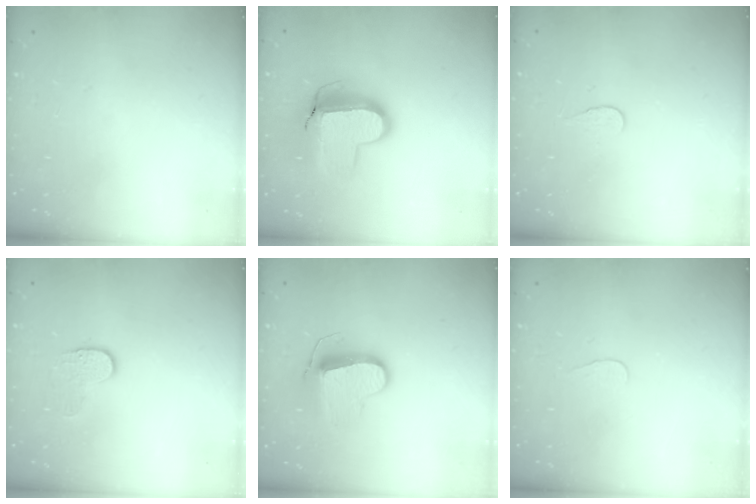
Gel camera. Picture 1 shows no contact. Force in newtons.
{"total": 12.4, "press": 12.4, "slide": 1.0}
{"total": 3.9, "press": 3.9, "slide": 0.4}
{"total": 4.1, "press": 4.1, "slide": 0.3}
{"total": 10.1, "press": 10.1, "slide": 0.3}
{"total": 2.8, "press": 2.7, "slide": 0.3}